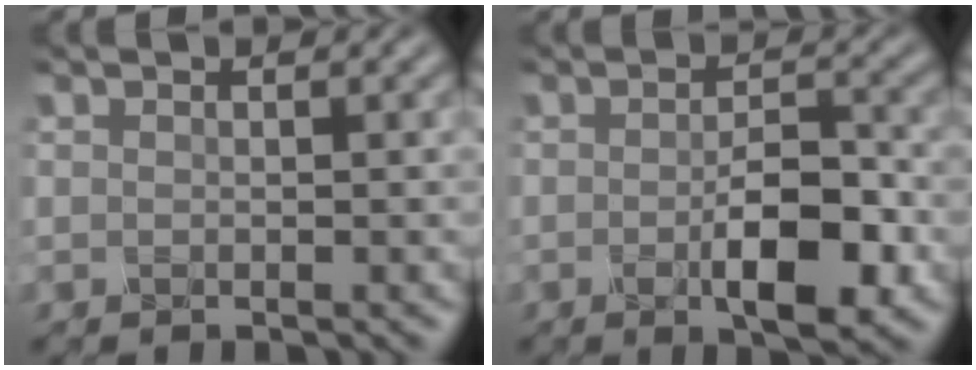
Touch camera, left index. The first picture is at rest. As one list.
[{"total": 5.7, "force": [-1.9, 2.1, 4.9], "torque": [-0.081, -0.010, -0.029]}]